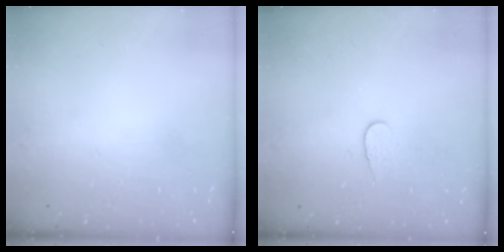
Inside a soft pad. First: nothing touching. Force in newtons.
{"total": 6.0, "press": 6.0, "slide": 0.5}